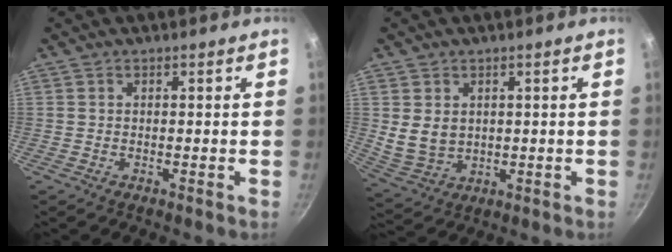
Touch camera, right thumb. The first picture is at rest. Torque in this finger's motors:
{"motor_torque": [-0.29, 2.24, 0.67, -0.05, 0.41]}